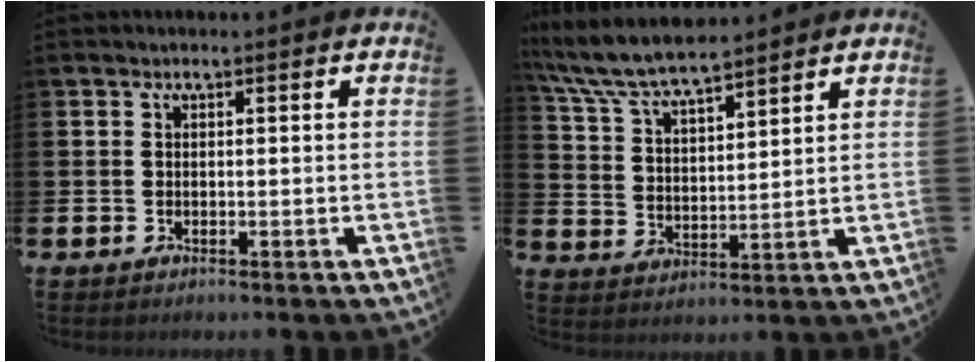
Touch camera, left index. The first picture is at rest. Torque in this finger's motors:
{"motor_torque": [0.89, -0.78, 0.95, 0.12]}